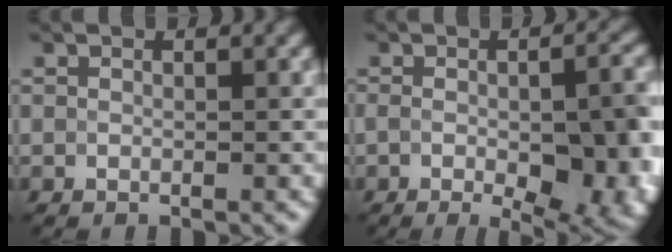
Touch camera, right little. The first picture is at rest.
{"total": 11.6, "force": [-2.0, 5.3, 10.2], "torque": [-0.103, -0.018, -0.012]}